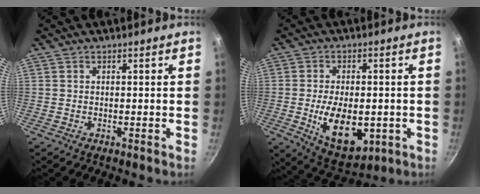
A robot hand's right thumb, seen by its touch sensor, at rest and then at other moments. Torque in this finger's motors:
{"motor_torque": [-0.15, 0.65, 0.18, -0.05, 0.27]}